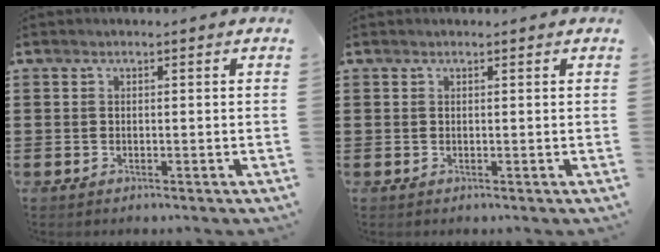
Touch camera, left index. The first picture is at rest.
{"total": 0.0}